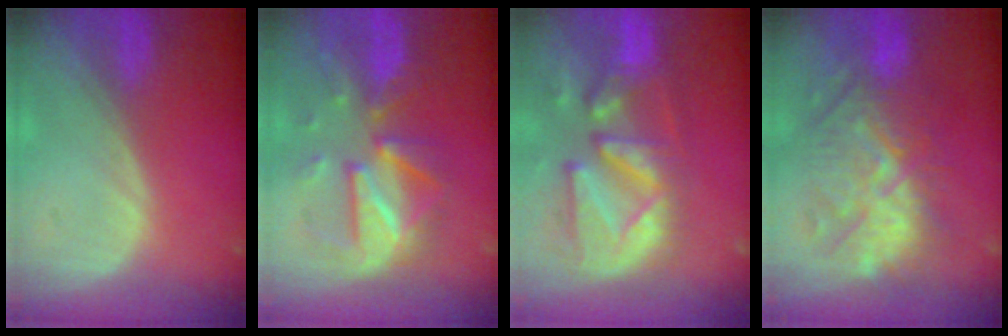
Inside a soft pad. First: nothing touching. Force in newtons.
{"total": 9.0, "press": 9.0, "slide": 0.4}
{"total": 13.1, "press": 11.3, "slide": 6.6}
{"total": 10.6, "press": 10.6, "slide": 1.2}